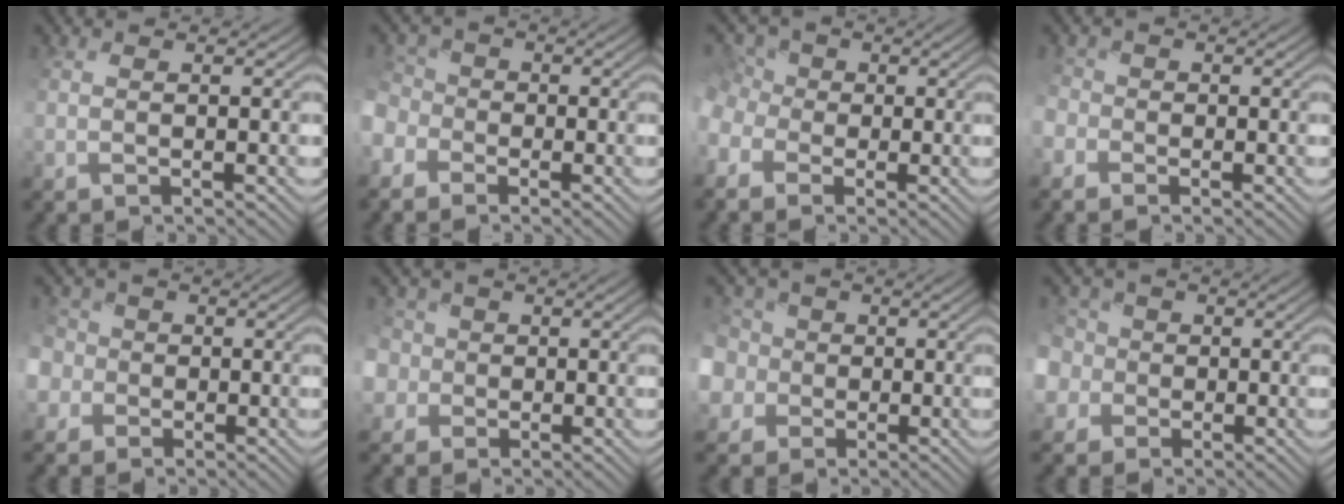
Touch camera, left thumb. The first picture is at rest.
{"total": 5.1, "force": [-2.2, 4.1, 2.1], "torque": [-0.068, -0.002, -0.054]}
{"total": 6.9, "force": [-2.1, 5.7, 3.4], "torque": [-0.115, -0.004, -0.047]}
{"total": 3.0, "force": [-1.7, 2.2, 1.1], "torque": [-0.035, -0.001, -0.039]}
{"total": 5.8, "force": [-0.2, 5.5, 1.8], "torque": [-0.076, 0.007, -0.031]}
{"total": 6.6, "force": [0.8, 6.3, 1.9], "torque": [-0.081, 0.014, -0.018]}
{"total": 7.8, "force": [0.8, 7.3, 2.5], "torque": [-0.104, 0.008, -0.015]}
{"total": 6.9, "force": [0.4, 6.5, 2.2], "torque": [-0.089, 0.011, -0.024]}